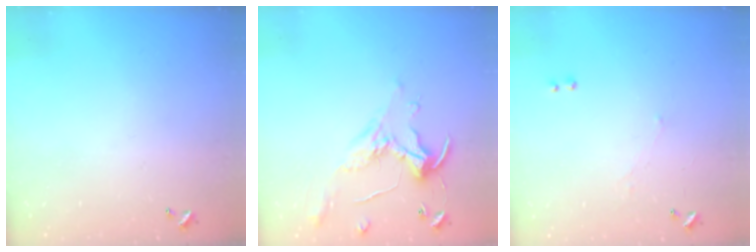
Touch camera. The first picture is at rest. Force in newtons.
{"total": 1.1, "press": 0.8, "slide": 0.8}
{"total": 0.7, "press": 0.2, "slide": 0.7}